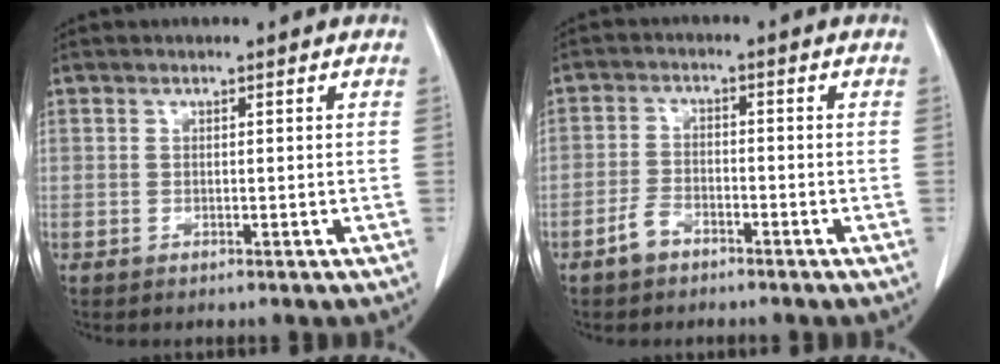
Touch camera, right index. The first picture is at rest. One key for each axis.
{"total": 3.5, "fx": -2.5, "fy": 1.8, "fz": 1.6, "tx": -0.032, "ty": 0.004, "tz": -0.045}